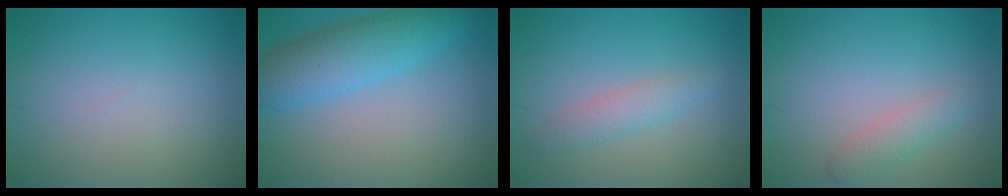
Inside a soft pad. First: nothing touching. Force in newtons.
{"total": 5.6, "press": 5.6, "slide": 0.2}
{"total": 2.0, "press": 2.0, "slide": 0.0}
{"total": 1.9, "press": 1.9, "slide": 0.0}